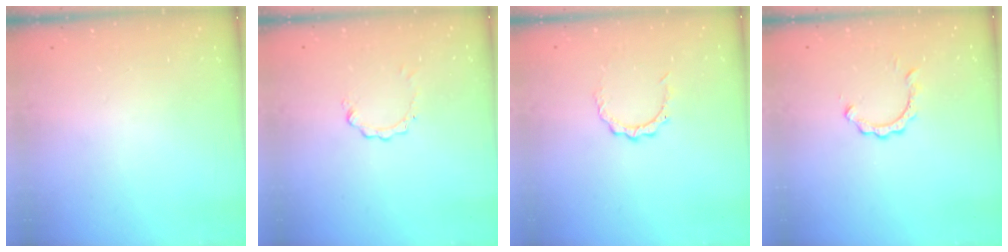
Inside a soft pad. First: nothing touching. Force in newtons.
{"total": 0.8, "press": 0.8, "slide": 0.1}
{"total": 3.0, "press": 3.0, "slide": 0.2}
{"total": 2.3, "press": 2.3, "slide": 0.2}